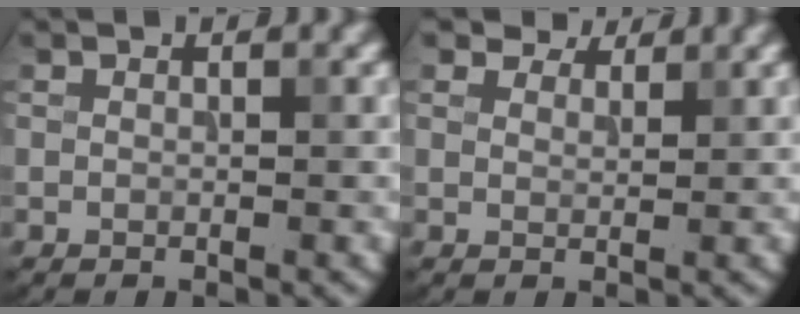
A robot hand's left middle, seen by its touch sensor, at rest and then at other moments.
{"total": 3.4, "force": [3.0, 1.3, 0.8], "torque": [-0.021, -0.008, 0.055]}